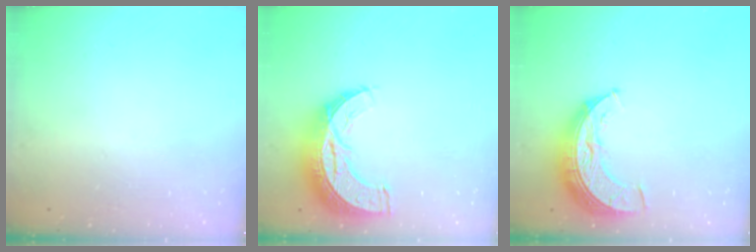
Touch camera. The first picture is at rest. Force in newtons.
{"total": 12.7, "press": 12.7, "slide": 0.8}
{"total": 10.5, "press": 10.5, "slide": 0.5}